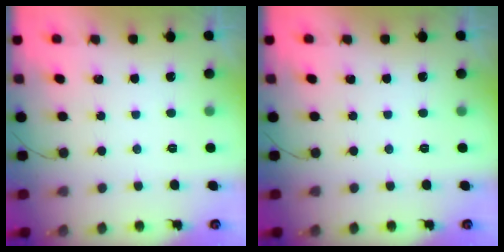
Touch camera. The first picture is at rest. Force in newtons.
{"total": 0.0}